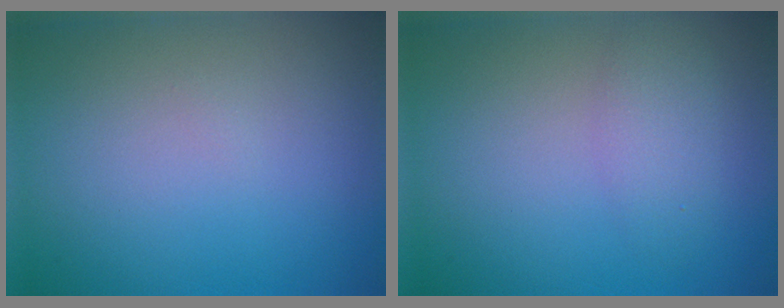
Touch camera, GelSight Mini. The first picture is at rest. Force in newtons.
{"total": 2.2, "press": 2.2, "slide": 0.1}